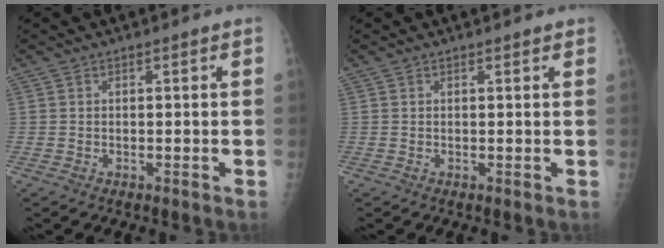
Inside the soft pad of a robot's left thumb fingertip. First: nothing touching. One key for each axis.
{"total": 1.0, "fx": 0.8, "fy": 0.2, "fz": 0.5, "tx": -0.006, "ty": 0.000, "tz": 0.009}